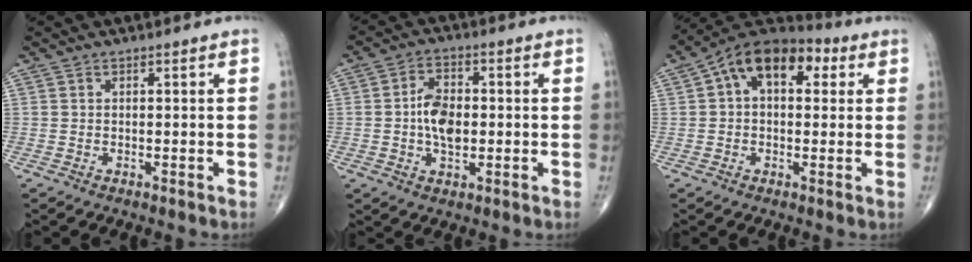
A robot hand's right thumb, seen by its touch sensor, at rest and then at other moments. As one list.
[{"total": 7.6, "force": [-0.3, 4.6, 6.0], "torque": [-0.096, 0.007, -0.010]}, {"total": 13.6, "force": [3.8, 8.2, 10.2], "torque": [-0.135, 0.035, 0.050]}]